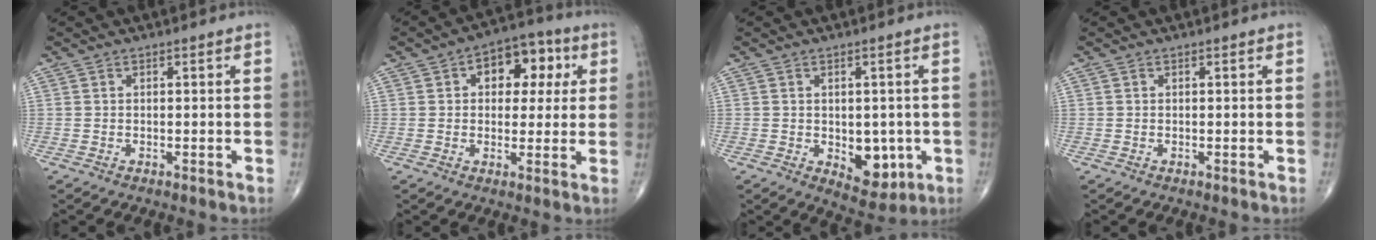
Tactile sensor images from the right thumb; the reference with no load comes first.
{"total": 10.8, "force": [3.2, 6.9, 7.7], "torque": [-0.056, 0.013, 0.037]}
{"total": 7.6, "force": [-1.6, 4.8, 5.8], "torque": [-0.036, -0.009, -0.009]}
{"total": 0.0}